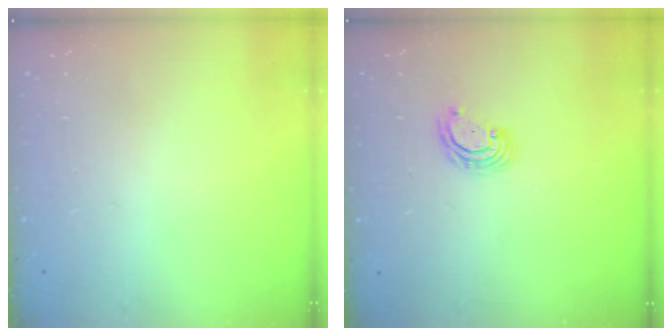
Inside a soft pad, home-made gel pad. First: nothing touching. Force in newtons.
{"total": 4.2, "press": 4.2, "slide": 0.3}